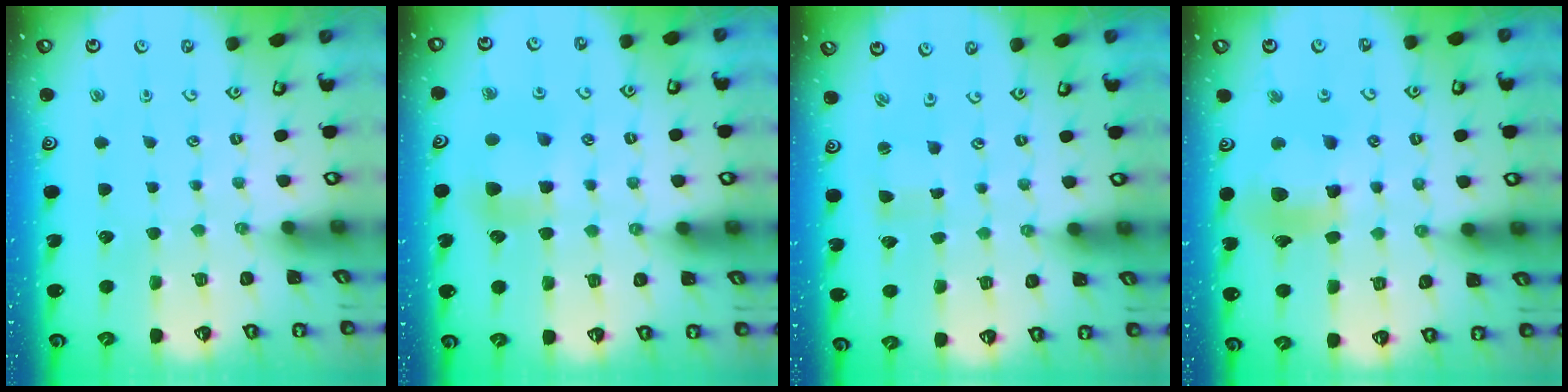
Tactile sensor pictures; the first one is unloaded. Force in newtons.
{"total": 5.4, "press": 5.3, "slide": 0.5}
{"total": 1.5, "press": 1.5, "slide": 0.0}
{"total": 13.1, "press": 13.0, "slide": 1.5}